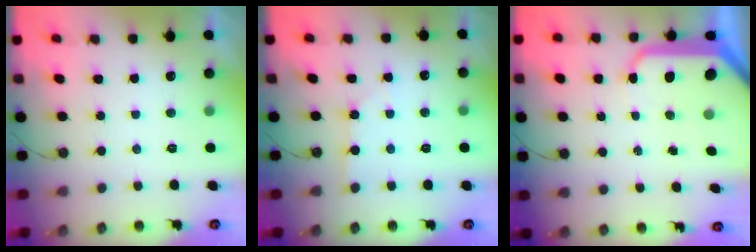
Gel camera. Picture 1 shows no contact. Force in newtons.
{"total": 1.8, "press": 1.7, "slide": 0.3}
{"total": 13.8, "press": 13.7, "slide": 1.6}